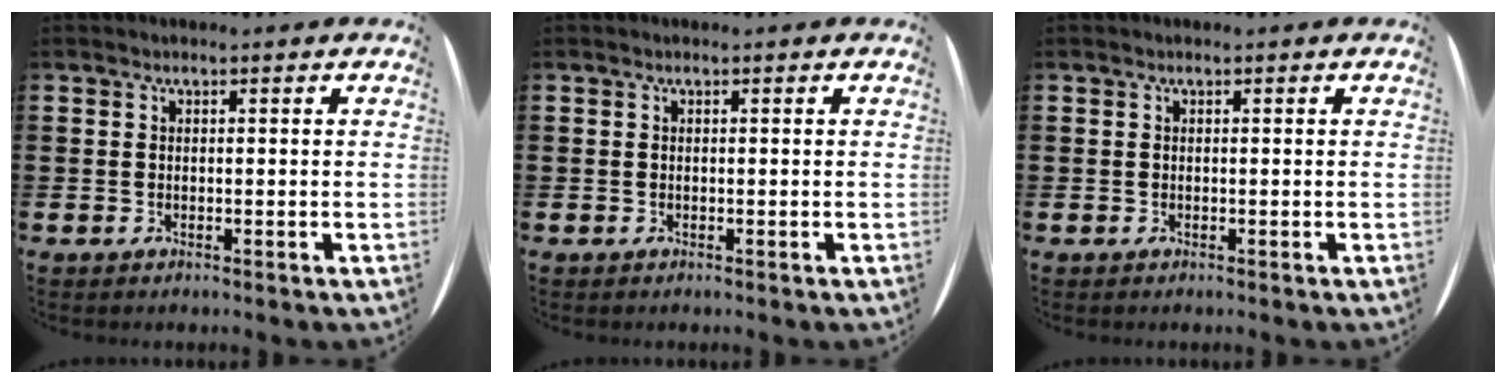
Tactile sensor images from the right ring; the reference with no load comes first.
{"total": 0.0}
{"total": 0.0}